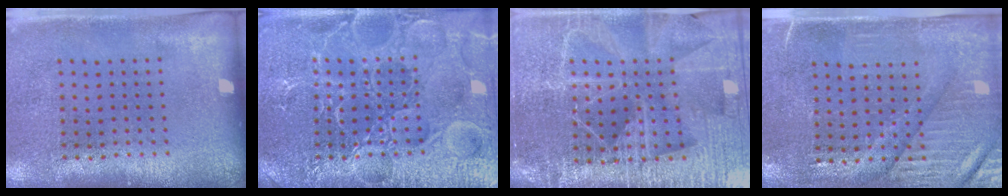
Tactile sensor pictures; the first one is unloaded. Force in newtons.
{"total": 5.7, "press": 5.7, "slide": 0.7}
{"total": 5.5, "press": 4.9, "slide": 2.4}
{"total": 3.5, "press": 3.2, "slide": 1.6}